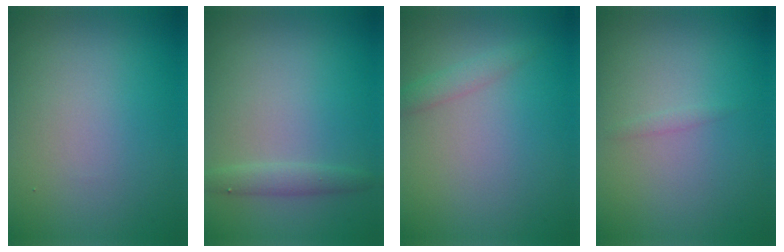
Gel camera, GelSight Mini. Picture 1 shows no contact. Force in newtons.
{"total": 1.5, "press": 1.5, "slide": 0.1}
{"total": 1.3, "press": 1.3, "slide": 0.0}
{"total": 0.6, "press": 0.6, "slide": 0.1}